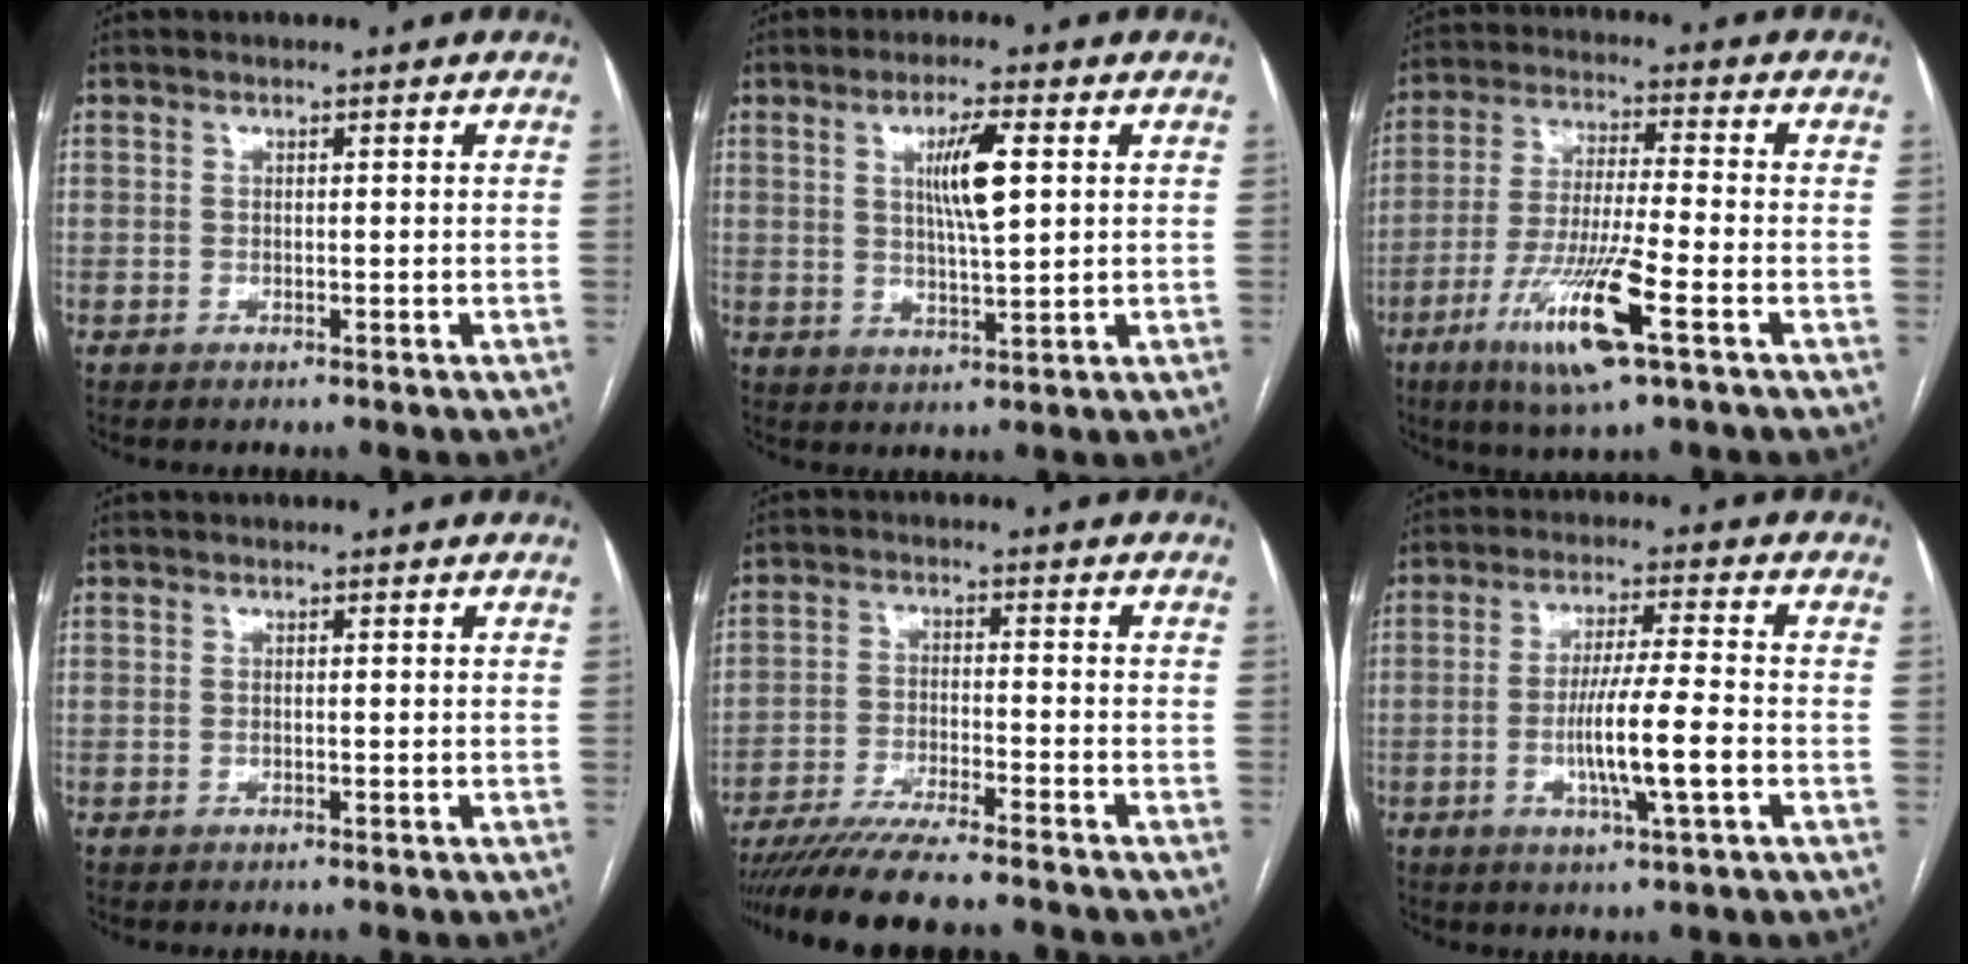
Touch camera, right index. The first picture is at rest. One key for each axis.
{"total": 7.0, "fx": 1.9, "fy": 0.9, "fz": 6.7, "tx": -0.119, "ty": -0.001, "tz": 0.034}
{"total": 13.0, "fx": -5.9, "fy": 0.6, "fz": 11.6, "tx": -0.232, "ty": -0.024, "tz": -0.105}
{"total": 0.0}
{"total": 14.7, "fx": -12.9, "fy": 0.5, "fz": 7.0, "tx": -0.111, "ty": -0.026, "tz": -0.204}
{"total": 9.1, "fx": -2.3, "fy": -0.1, "fz": 8.7, "tx": -0.161, "ty": -0.006, "tz": -0.044}